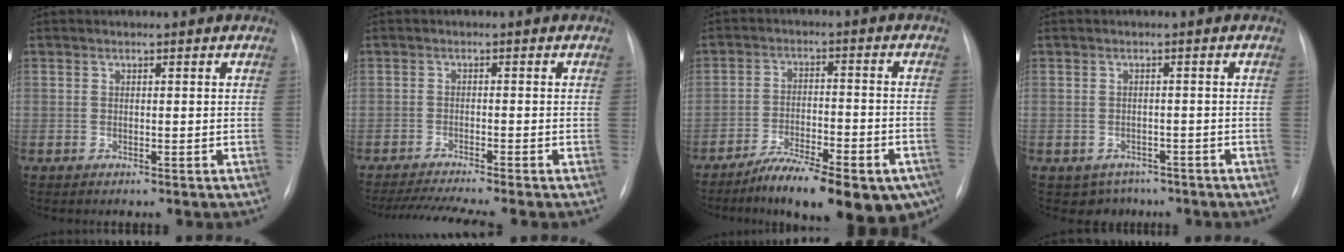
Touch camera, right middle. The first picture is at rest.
{"total": 7.4, "force": [-6.3, -1.2, 3.8], "torque": [-0.055, -0.016, -0.100]}
{"total": 17.7, "force": [-12.2, 4.9, 11.9], "torque": [-0.122, 0.007, -0.180]}
{"total": 3.3, "force": [-2.3, 2.4, 0.3], "torque": [-0.002, 0.008, -0.028]}